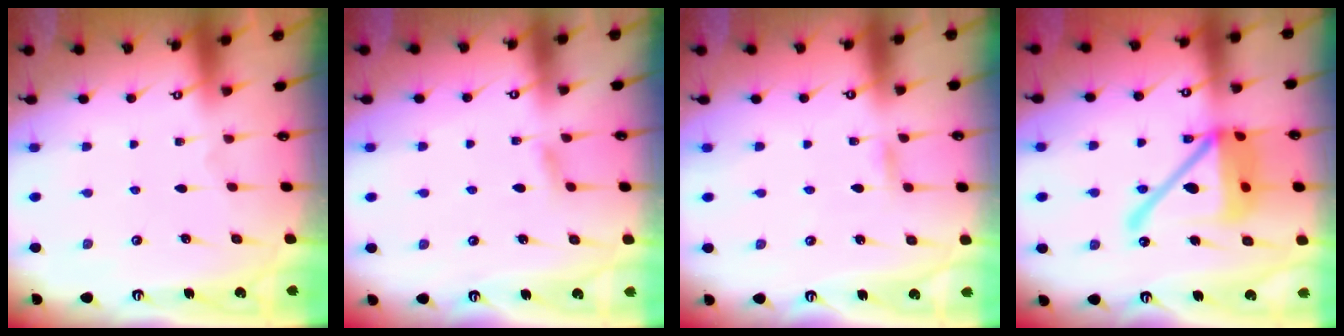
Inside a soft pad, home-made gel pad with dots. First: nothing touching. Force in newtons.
{"total": 4.3, "press": 4.2, "slide": 0.6}
{"total": 2.7, "press": 2.7, "slide": 0.2}
{"total": 20.2, "press": 20.0, "slide": 2.8}